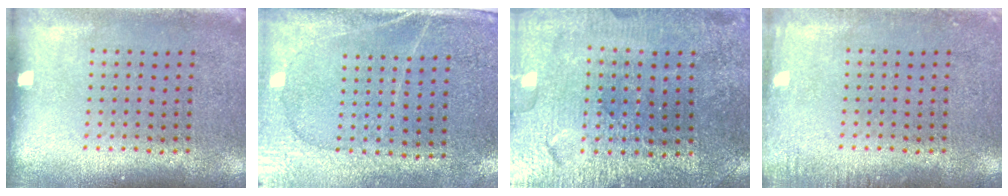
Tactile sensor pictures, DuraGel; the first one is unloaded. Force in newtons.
{"total": 2.9, "press": 2.5, "slide": 1.4}
{"total": 3.1, "press": 3.1, "slide": 0.1}
{"total": 1.3, "press": 1.2, "slide": 0.2}